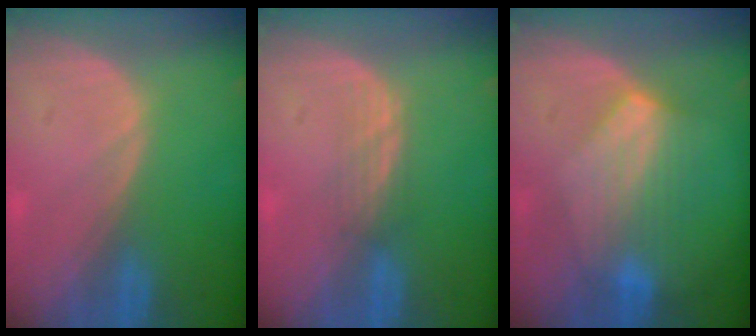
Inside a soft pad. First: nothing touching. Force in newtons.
{"total": 2.1, "press": 2.1, "slide": 0.2}
{"total": 7.0, "press": 6.6, "slide": 2.3}